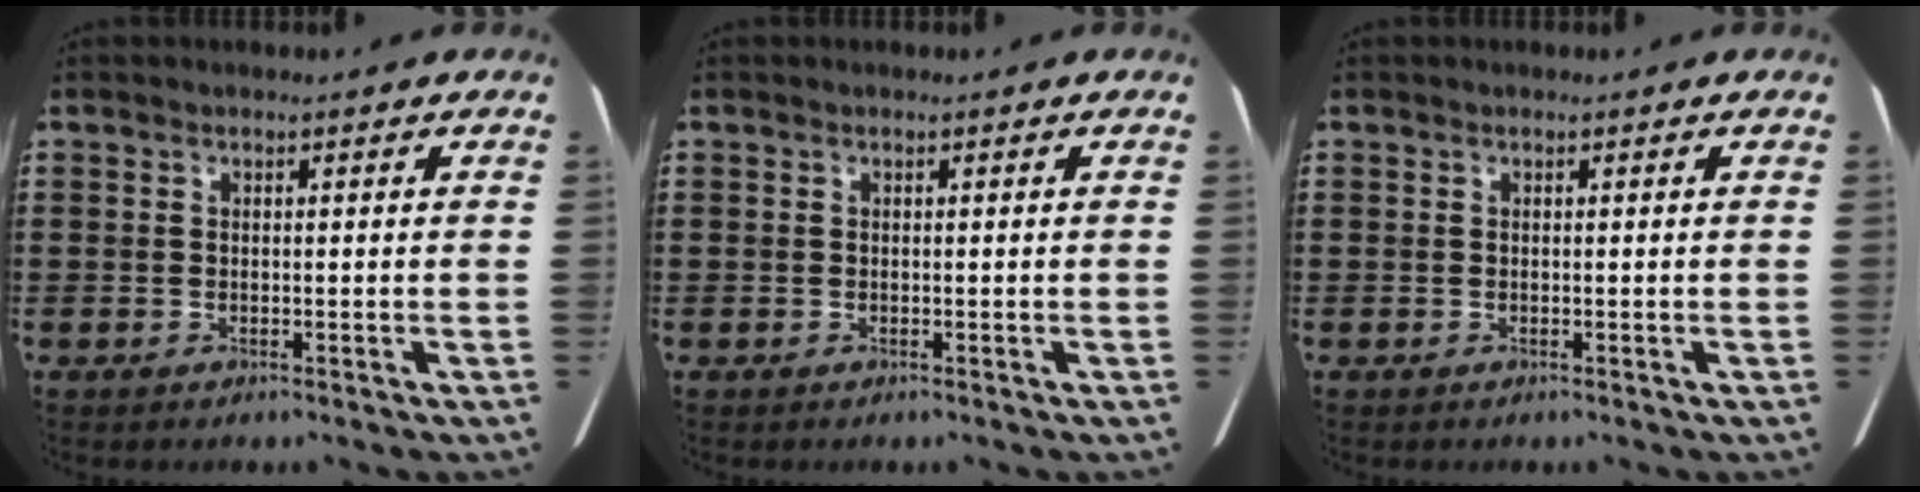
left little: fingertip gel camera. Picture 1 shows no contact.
{"total": 0.0}
{"total": 0.0}